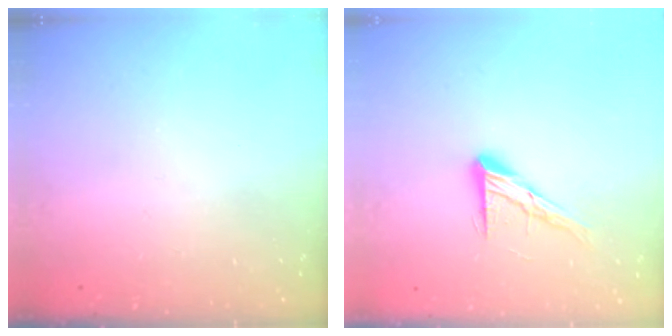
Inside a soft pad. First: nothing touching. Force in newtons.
{"total": 10.6, "press": 10.6, "slide": 0.8}